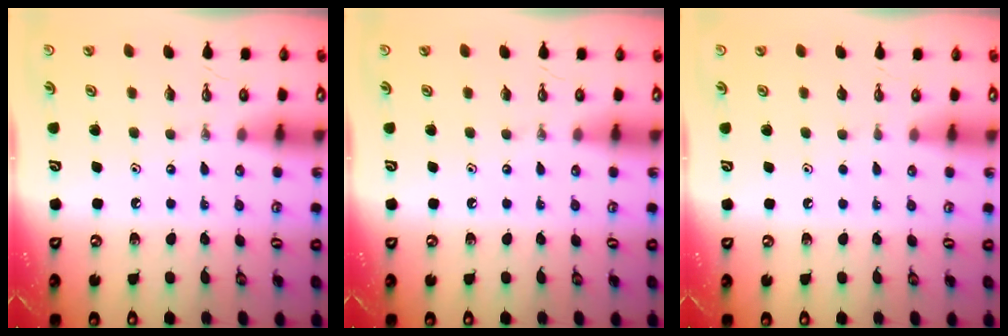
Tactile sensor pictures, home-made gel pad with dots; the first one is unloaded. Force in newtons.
{"total": 0.0}
{"total": 0.9, "press": 0.1, "slide": 0.9}